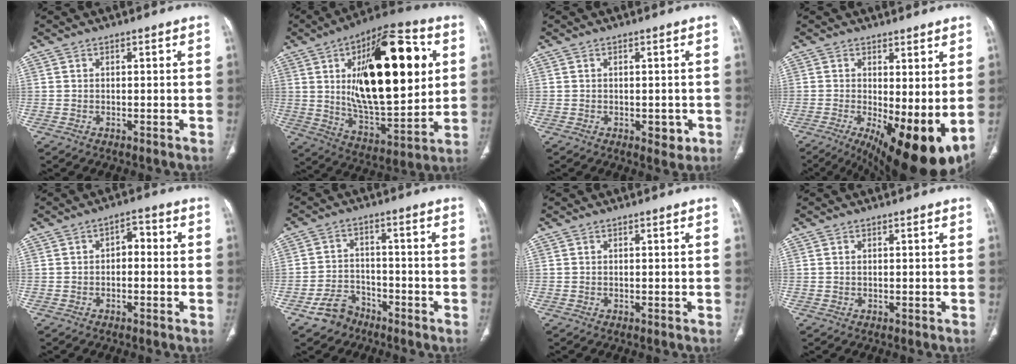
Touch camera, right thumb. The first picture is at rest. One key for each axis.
{"total": 30.1, "fx": 6.7, "fy": 12.9, "fz": 26.3, "tx": -0.383, "ty": -0.018, "tz": 0.103}
{"total": 2.8, "fx": -0.8, "fy": 1.7, "fz": 2.1, "tx": -0.014, "ty": -0.001, "tz": -0.003}
{"total": 14.8, "fx": -1.9, "fy": 5.4, "fz": 13.6, "tx": -0.208, "ty": -0.027, "tz": -0.007}
{"total": 3.5, "fx": -0.3, "fy": 2.2, "fz": 2.7, "tx": -0.023, "ty": 0.019, "tz": -0.014}
{"total": 6.0, "fx": -4.1, "fy": 4.1, "fz": 1.3, "tx": -0.010, "ty": 0.030, "tz": -0.073}
{"total": 0.0}
{"total": 0.0}